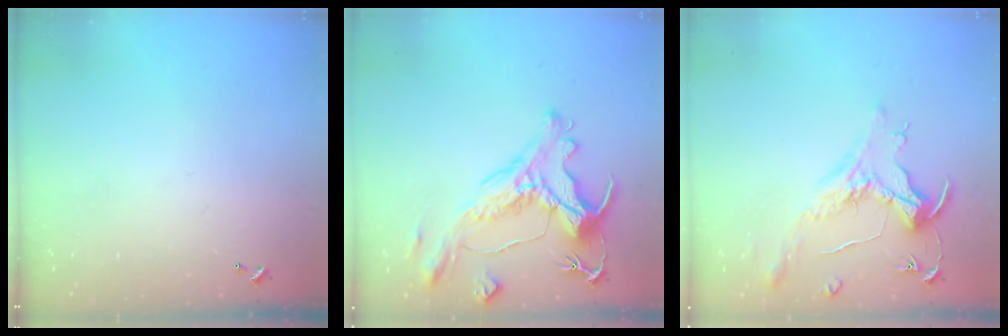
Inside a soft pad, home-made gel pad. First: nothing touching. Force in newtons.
{"total": 3.1, "press": 2.8, "slide": 1.4}
{"total": 1.6, "press": 1.4, "slide": 0.7}